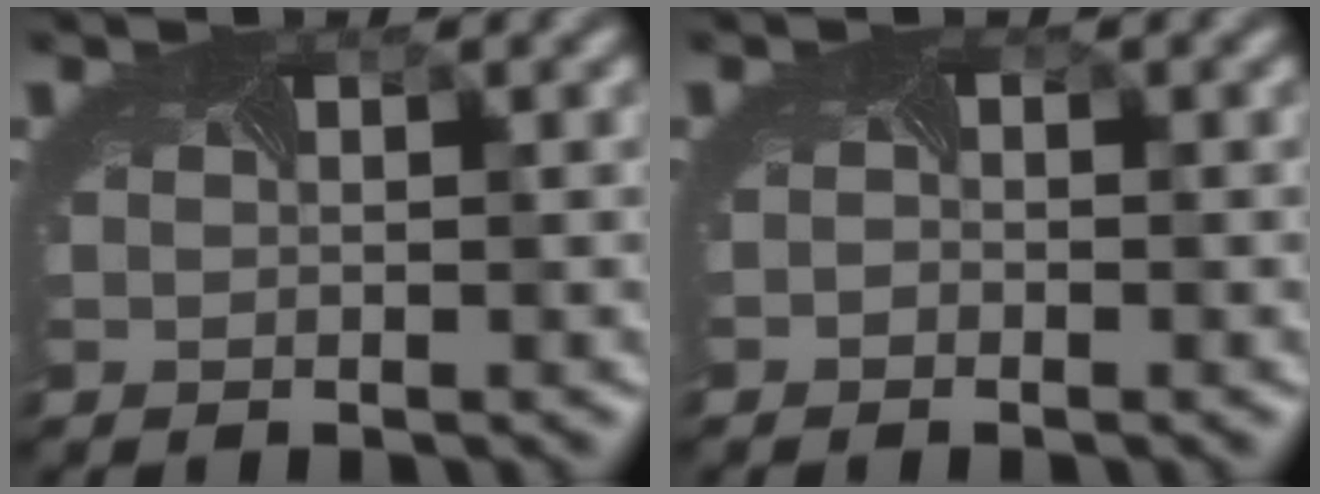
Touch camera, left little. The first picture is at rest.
{"total": 0.6, "force": [-0.3, 0.5, 0.0], "torque": [-0.001, -0.008, -0.011]}